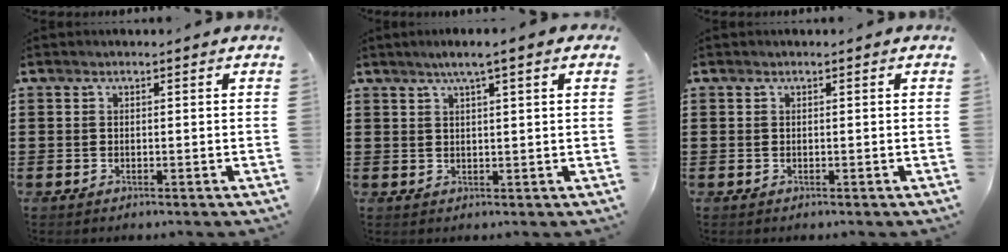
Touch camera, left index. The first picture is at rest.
{"total": 3.1, "force": [1.8, -0.1, 2.5], "torque": [-0.053, 0.002, 0.031]}
{"total": 0.0}